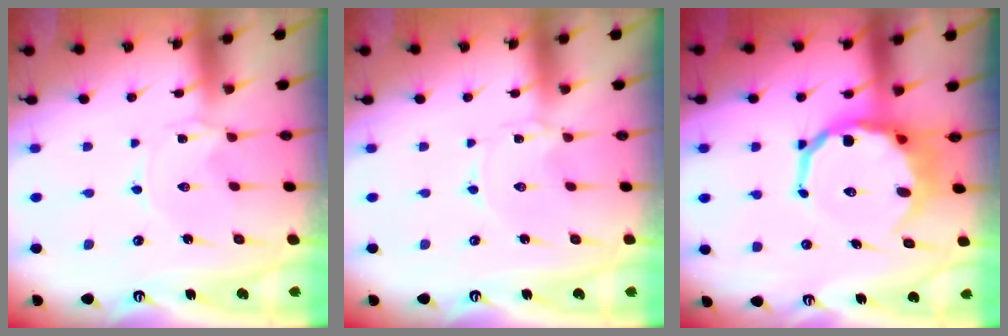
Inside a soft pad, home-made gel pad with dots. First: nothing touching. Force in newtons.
{"total": 0.0}
{"total": 12.7, "press": 12.4, "slide": 3.1}